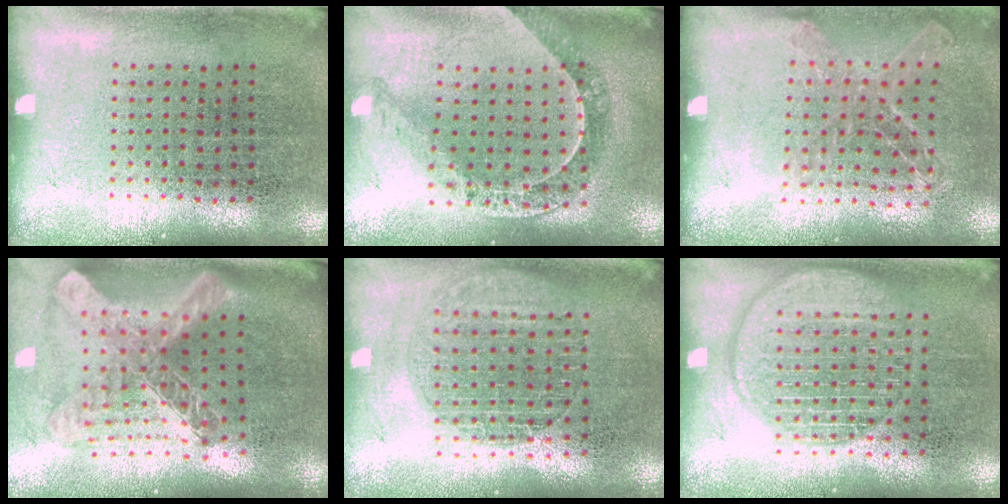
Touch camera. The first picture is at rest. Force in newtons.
{"total": 1.2, "press": 1.1, "slide": 0.3}
{"total": 1.1, "press": 1.1, "slide": 0.3}
{"total": 2.8, "press": 1.9, "slide": 2.1}
{"total": 1.6, "press": 1.4, "slide": 0.7}
{"total": 3.3, "press": 3.3, "slide": 0.4}